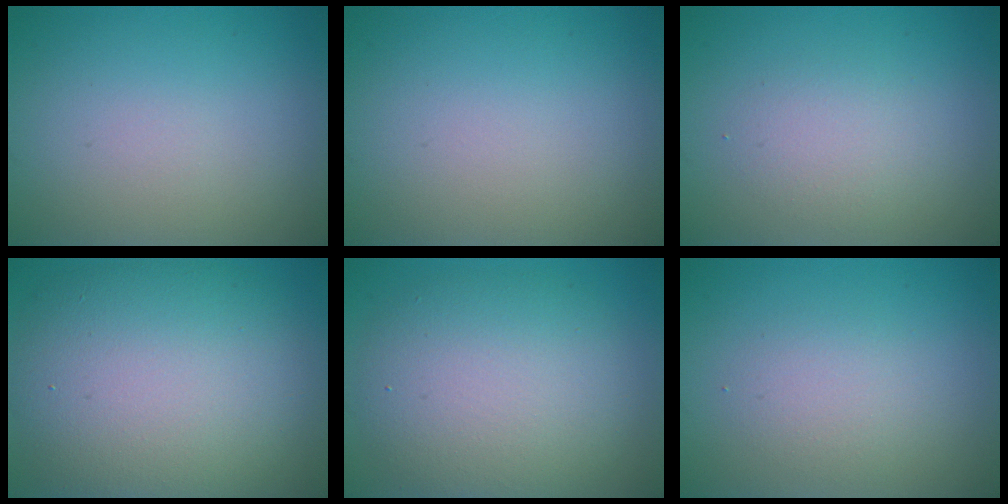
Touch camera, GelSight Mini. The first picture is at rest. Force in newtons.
{"total": 0.0}
{"total": 2.1, "press": 2.1, "slide": 0.2}
{"total": 11.6, "press": 11.5, "slide": 1.0}
{"total": 7.6, "press": 7.6, "slide": 0.4}
{"total": 2.0, "press": 2.0, "slide": 0.1}